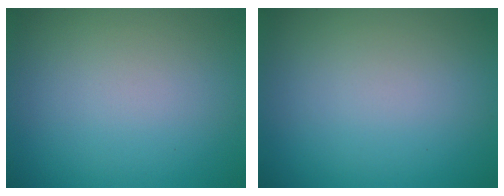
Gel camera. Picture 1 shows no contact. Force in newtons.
{"total": 0.0}